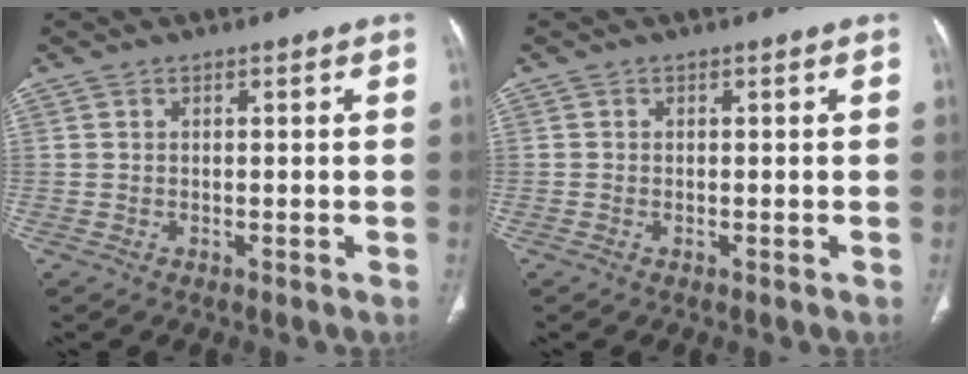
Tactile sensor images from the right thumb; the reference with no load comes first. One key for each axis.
{"total": 0.0}